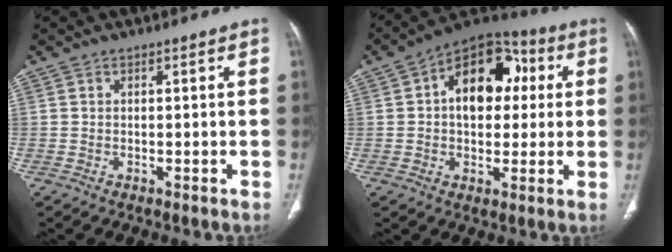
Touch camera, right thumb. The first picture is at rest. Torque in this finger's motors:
{"motor_torque": [-1.03, 1.41, 0.05, 0.08, 0.11]}